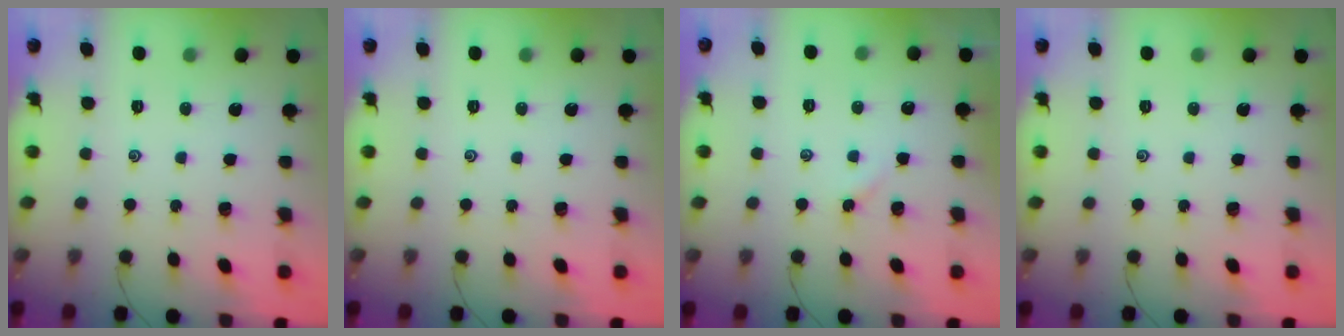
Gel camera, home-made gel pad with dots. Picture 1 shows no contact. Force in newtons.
{"total": 0.0}
{"total": 2.1, "press": 2.1, "slide": 0.4}
{"total": 0.0}